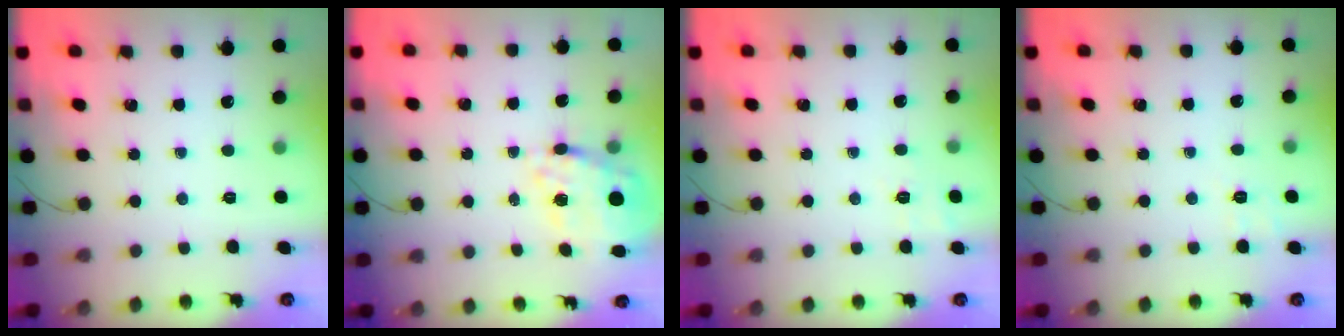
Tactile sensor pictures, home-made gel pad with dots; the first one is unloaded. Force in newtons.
{"total": 15.9, "press": 15.5, "slide": 3.6}
{"total": 2.6, "press": 1.9, "slide": 1.8}
{"total": 2.4, "press": 1.7, "slide": 1.7}